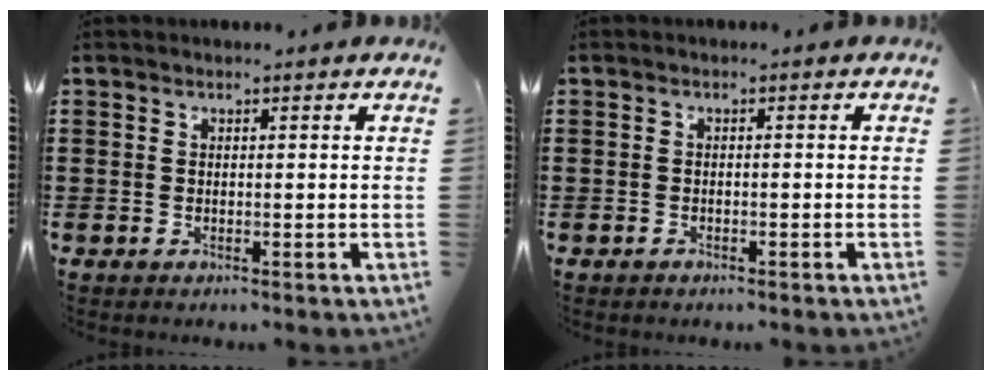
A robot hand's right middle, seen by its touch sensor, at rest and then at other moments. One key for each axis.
{"total": 0.8, "fx": -0.7, "fy": 0.4, "fz": 0.1, "tx": -0.002, "ty": 0.001, "tz": -0.016}